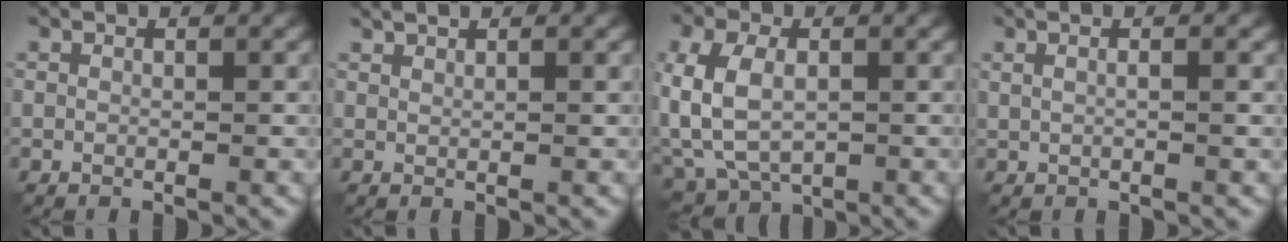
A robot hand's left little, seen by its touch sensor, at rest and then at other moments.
{"total": 1.1, "force": [0.9, 0.2, 0.6], "torque": [-0.005, 0.001, 0.012]}
{"total": 8.3, "force": [-1.0, 5.0, 6.6], "torque": [-0.159, 0.003, -0.026]}
{"total": 2.3, "force": [0.8, 1.0, 1.9], "torque": [-0.015, 0.007, -0.001]}